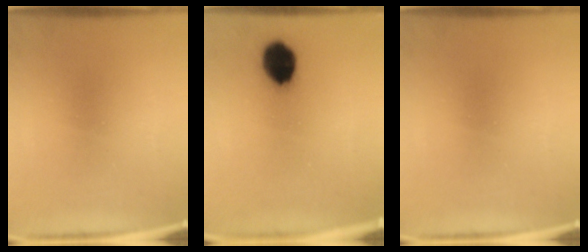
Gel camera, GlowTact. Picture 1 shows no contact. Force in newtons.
{"total": 9.1}
{"total": 0.0}